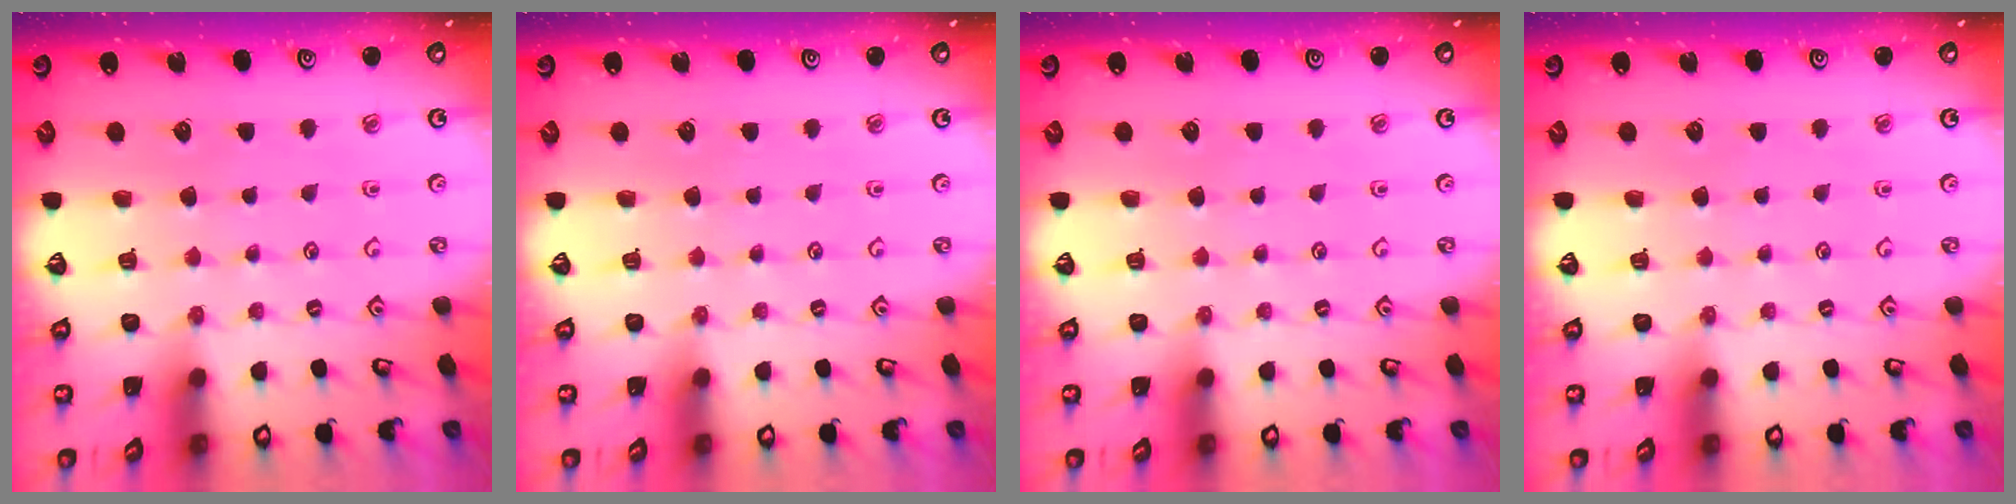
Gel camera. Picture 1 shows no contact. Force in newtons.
{"total": 0.0}
{"total": 0.0}
{"total": 0.0}